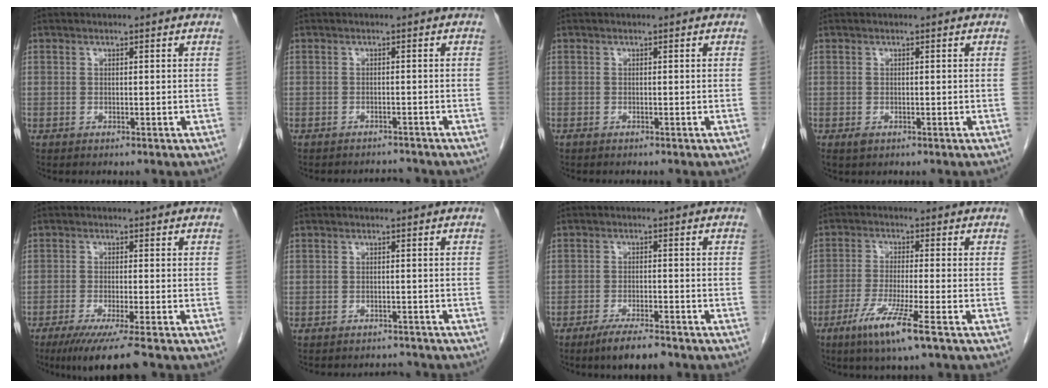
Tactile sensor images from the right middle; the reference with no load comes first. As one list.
[{"total": 3.4, "force": [-3.4, 0.6, -0.1], "torque": [0.003, -0.002, -0.048]}, {"total": 0.6, "force": [-0.6, 0.1, 0.2], "torque": [-0.007, -0.001, -0.011]}, {"total": 1.0, "force": [-0.5, 0.6, 0.5], "torque": [-0.010, 0.000, -0.002]}, {"total": 7.1, "force": [-5.1, -0.7, 4.8], "torque": [-0.076, -0.021, -0.087]}, {"total": 3.6, "force": [-3.5, 0.6, -0.1], "torque": [0.003, -0.002, -0.049]}, {"total": 5.6, "force": [-4.3, 0.7, 3.6], "torque": [-0.068, -0.012, -0.072]}, {"total": 8.5, "force": [-4.6, -0.7, 7.0], "torque": [-0.140, -0.028, -0.088]}]